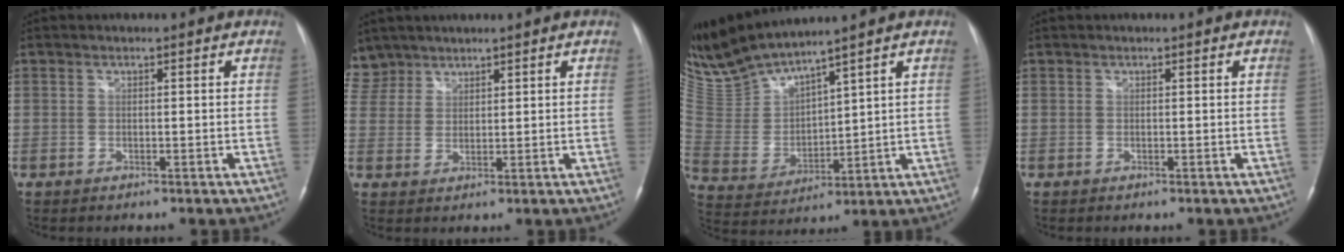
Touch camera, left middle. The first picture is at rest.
{"total": 5.1, "force": [4.2, 2.8, -0.5], "torque": [0.014, 0.009, 0.087]}
{"total": 10.2, "force": [9.7, -0.4, 3.1], "torque": [-0.090, -0.004, 0.211]}
{"total": 0.0}